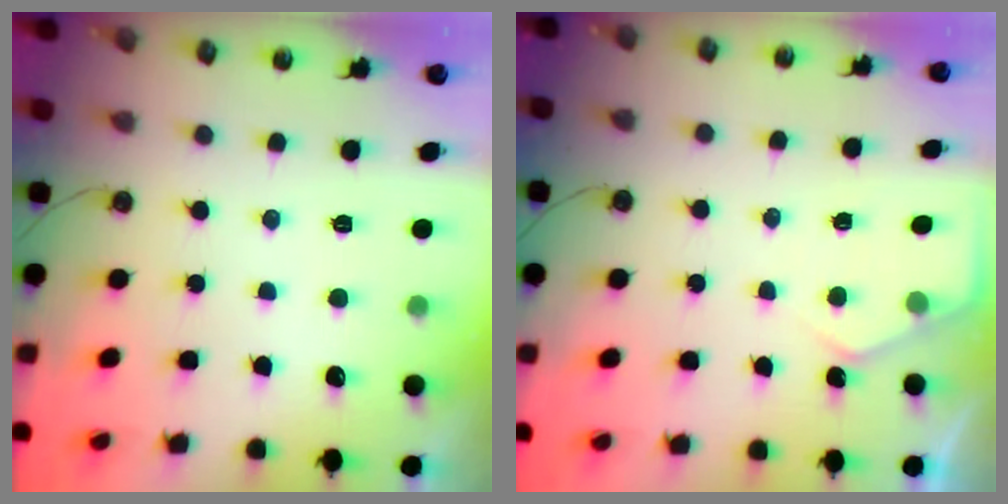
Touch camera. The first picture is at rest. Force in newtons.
{"total": 4.2, "press": 4.2, "slide": 0.4}